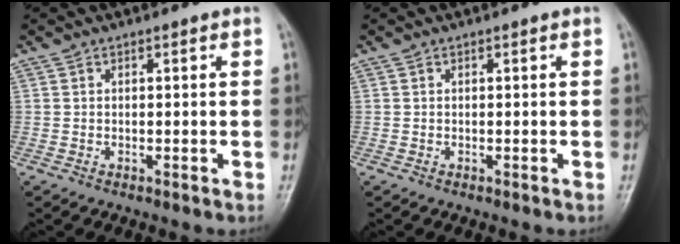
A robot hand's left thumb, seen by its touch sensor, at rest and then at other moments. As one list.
[{"total": 0.0}]